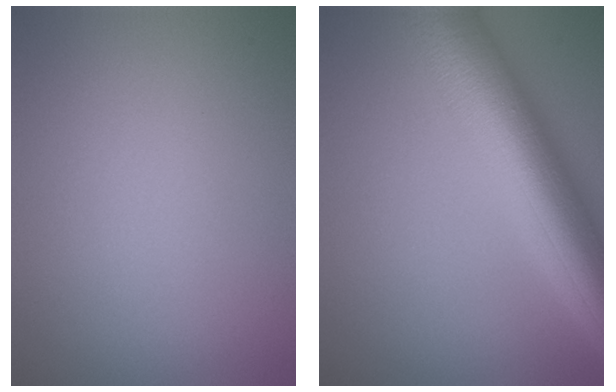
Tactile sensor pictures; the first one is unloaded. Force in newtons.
{"total": 11.1, "press": 11.1, "slide": 0.3}